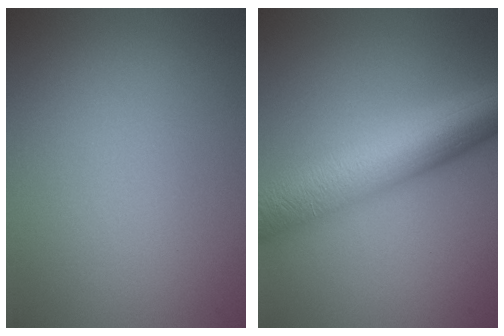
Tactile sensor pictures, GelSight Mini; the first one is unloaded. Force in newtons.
{"total": 9.6, "press": 9.6, "slide": 0.3}